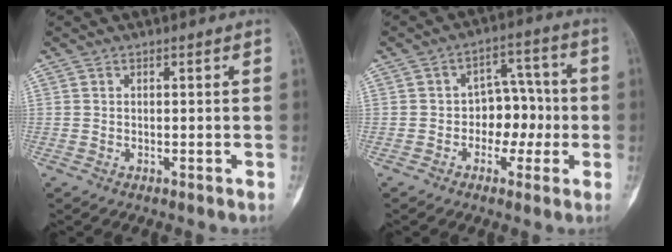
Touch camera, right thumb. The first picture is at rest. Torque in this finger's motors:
{"motor_torque": [-0.18, -0.18, -0.01, -0.01, -0.02]}